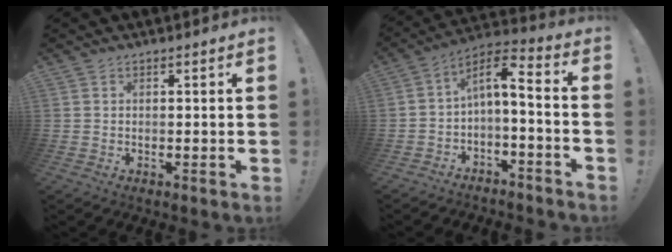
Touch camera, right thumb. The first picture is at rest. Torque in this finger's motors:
{"motor_torque": [0.15, 0.15, 0.34, -0.34, 0.16]}